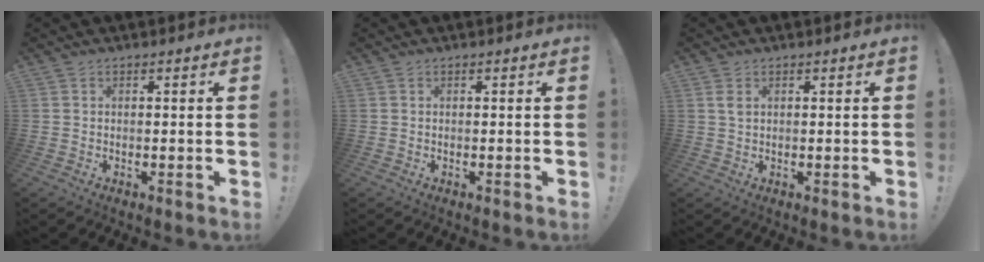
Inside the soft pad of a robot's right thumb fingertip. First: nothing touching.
{"total": 0.0}
{"total": 1.7, "force": [0.8, 0.9, 1.2], "torque": [-0.024, 0.004, 0.012]}